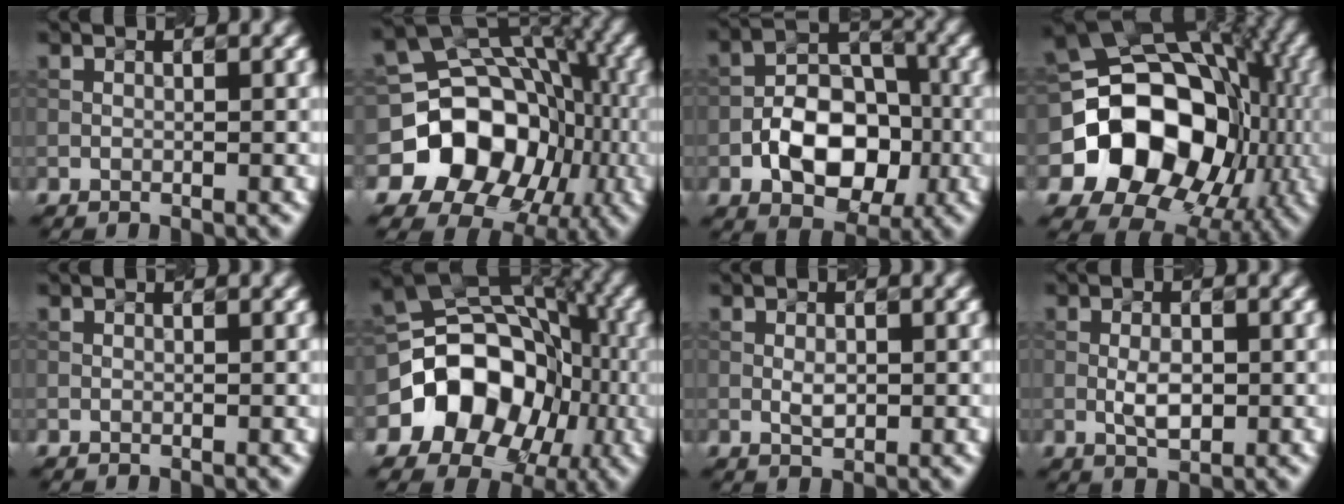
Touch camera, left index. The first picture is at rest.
{"total": 14.1, "force": [-4.5, 11.7, 6.6], "torque": [-0.099, 0.011, -0.105]}
{"total": 7.4, "force": [-2.4, 4.8, 5.1], "torque": [-0.074, 0.005, -0.041]}
{"total": 14.7, "force": [-3.0, 11.6, 8.6], "torque": [-0.111, -0.007, -0.059]}
{"total": 0.0}
{"total": 10.6, "force": [-3.1, 8.2, 5.9], "torque": [-0.084, 0.004, -0.060]}
{"total": 1.3, "force": [0.0, 0.8, 1.0], "torque": [-0.020, -0.001, 0.001]}
{"total": 2.3, "force": [-0.3, 1.2, 2.0], "torque": [-0.038, -0.001, -0.004]}